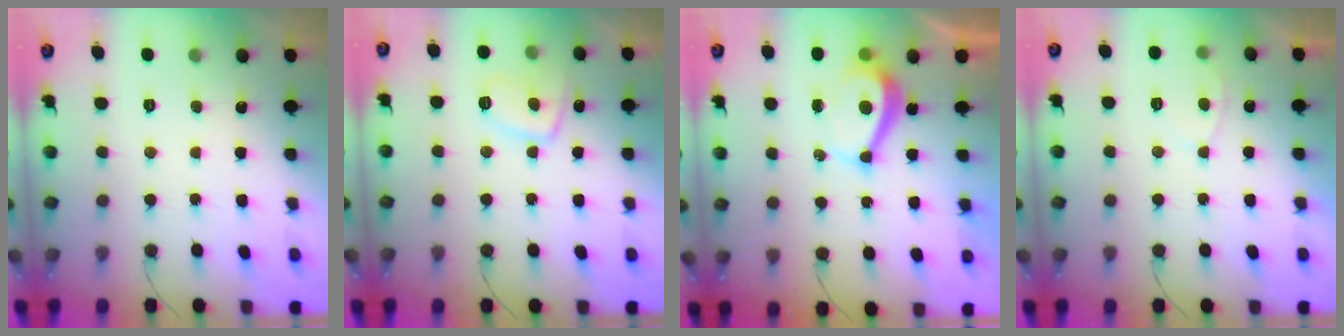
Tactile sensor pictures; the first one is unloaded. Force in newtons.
{"total": 8.2, "press": 8.1, "slide": 1.2}
{"total": 5.7, "press": 5.7, "slide": 0.2}
{"total": 2.1, "press": 2.0, "slide": 0.6}